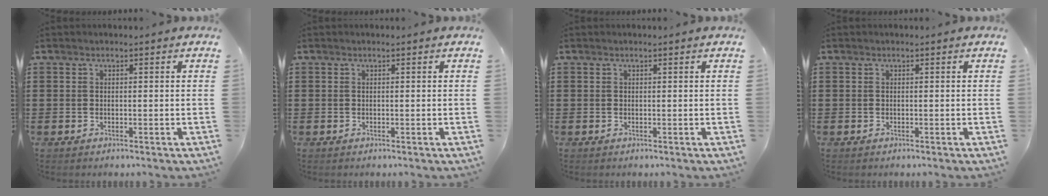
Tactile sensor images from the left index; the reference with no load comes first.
{"total": 0.0}
{"total": 0.0}
{"total": 0.0}